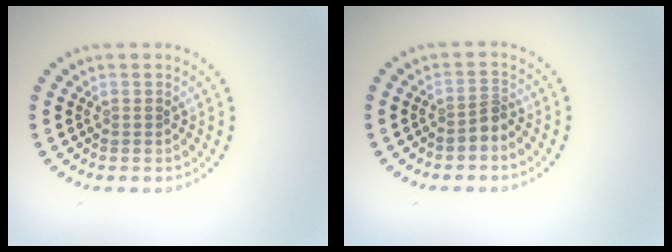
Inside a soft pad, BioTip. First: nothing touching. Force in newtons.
{"total": 1.7, "press": 1.2, "slide": 1.2}